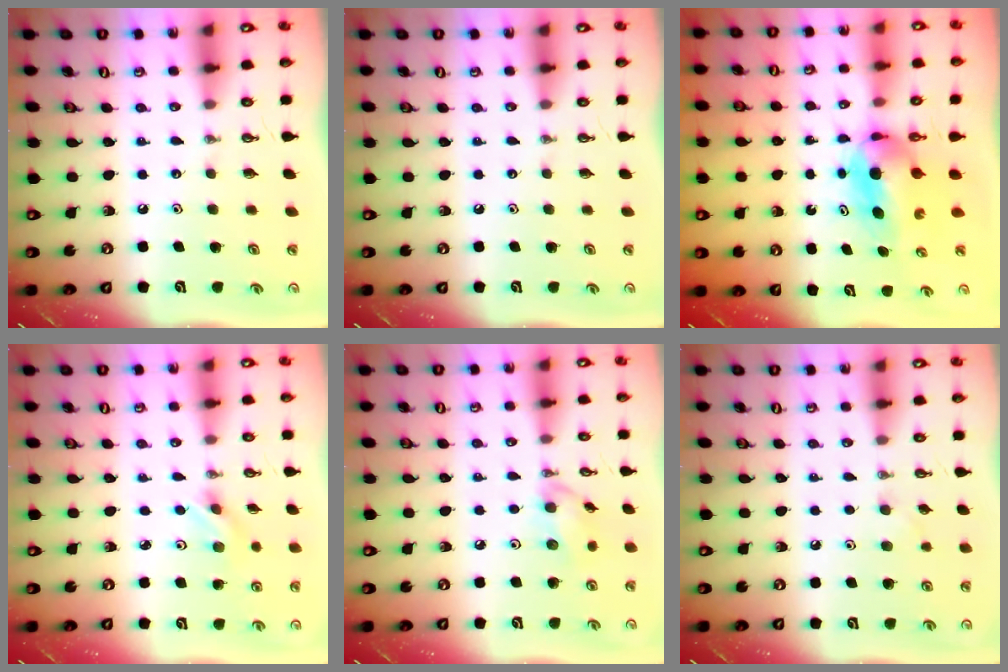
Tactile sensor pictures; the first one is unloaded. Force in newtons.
{"total": 0.0}
{"total": 6.7, "press": 6.2, "slide": 2.6}
{"total": 2.2, "press": 2.1, "slide": 0.6}
{"total": 8.9, "press": 8.9, "slide": 1.1}
{"total": 5.8, "press": 5.2, "slide": 2.6}